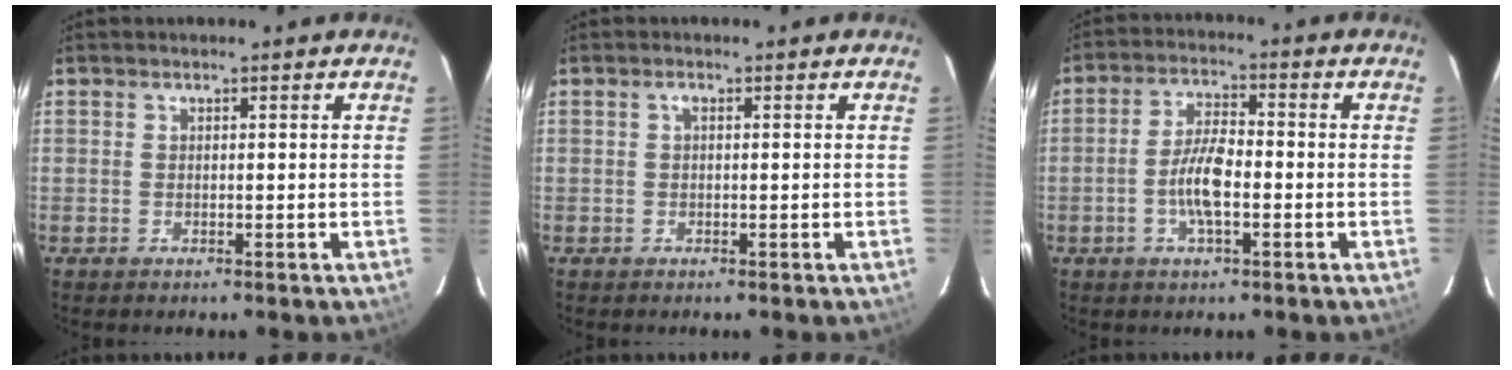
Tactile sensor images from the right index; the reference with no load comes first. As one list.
[{"total": 0.6, "force": [0.1, 0.2, 0.6], "torque": [-0.011, 0.005, 0.000]}, {"total": 6.8, "force": [-2.0, 2.1, 6.2], "torque": [-0.125, 0.008, -0.039]}]